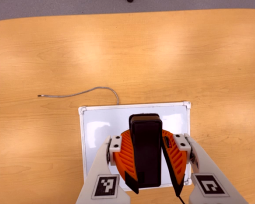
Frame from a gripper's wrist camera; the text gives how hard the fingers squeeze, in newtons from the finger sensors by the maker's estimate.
{"total": 9.8, "left": 9.9, "right": 9.8}